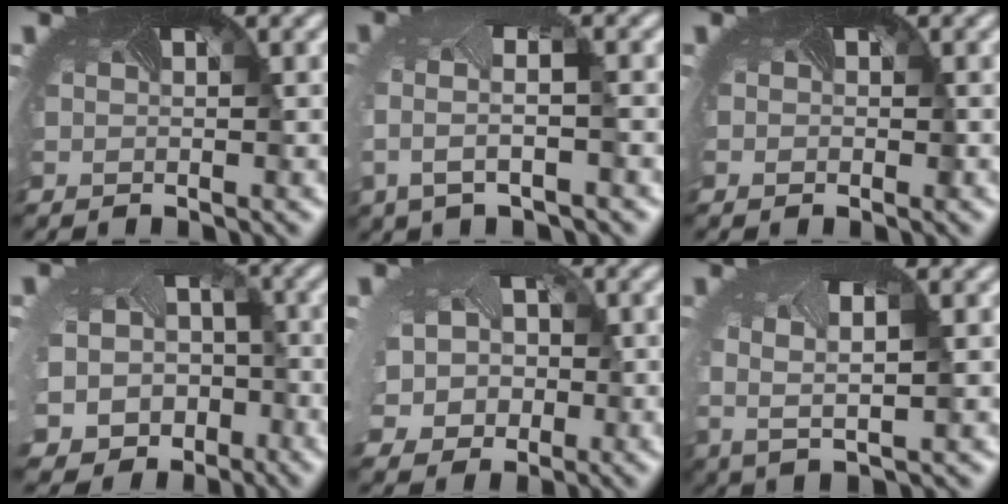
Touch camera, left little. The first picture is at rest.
{"total": 2.4, "force": [-0.6, 0.3, 2.3], "torque": [-0.066, -0.006, -0.014]}
{"total": 0.0}
{"total": 9.5, "force": [-4.6, 7.9, 2.6], "torque": [-0.073, -0.057, -0.074]}
{"total": 6.8, "force": [-1.0, 5.9, 3.3], "torque": [-0.074, -0.025, -0.021]}
{"total": 2.2, "force": [-0.2, 0.7, 2.1], "torque": [-0.067, -0.013, -0.008]}